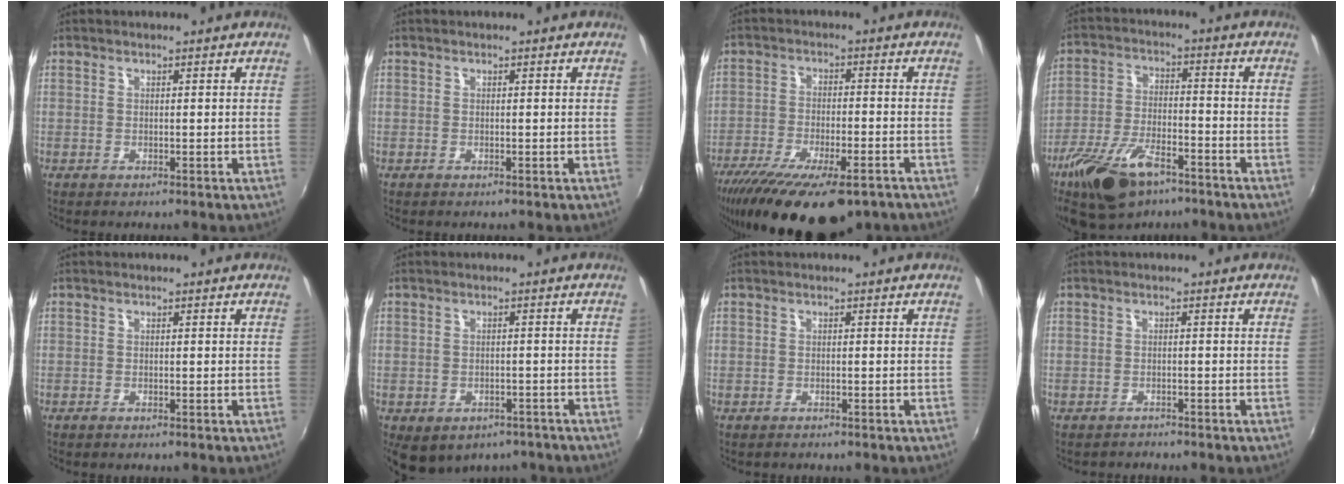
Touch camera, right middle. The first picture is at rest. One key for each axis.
{"total": 0.0}
{"total": 20.3, "fx": -14.4, "fy": 6.3, "fz": 12.8, "tx": -0.249, "ty": -0.061, "tz": -0.220}
{"total": 14.6, "fx": -9.6, "fy": 6.4, "fz": 9.0, "tx": -0.200, "ty": -0.026, "tz": -0.176}
{"total": 0.5, "fx": -0.4, "fy": 0.2, "fz": 0.2, "tx": -0.005, "ty": -0.003, "tz": -0.010}
{"total": 10.3, "fx": -6.4, "fy": 6.4, "fz": 4.9, "tx": -0.104, "ty": -0.020, "tz": -0.072}
{"total": 0.7, "fx": -0.6, "fy": 0.1, "fz": 0.1, "tx": -0.005, "ty": -0.001, "tz": -0.010}
{"total": 1.4, "fx": -1.4, "fy": 0.3, "fz": 0.0, "tx": -0.007, "ty": -0.001, "tz": -0.022}